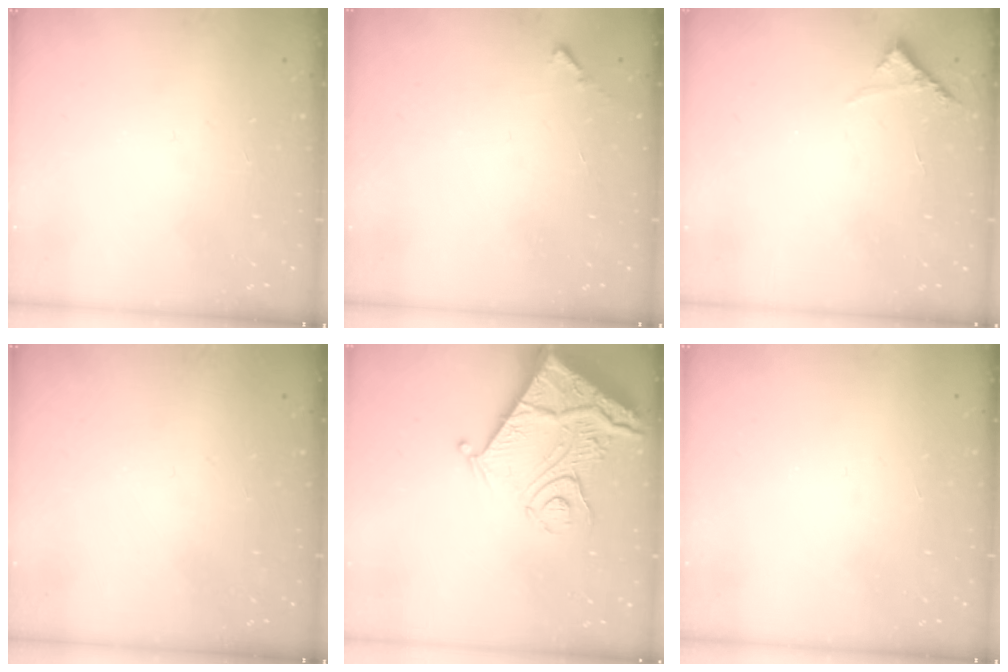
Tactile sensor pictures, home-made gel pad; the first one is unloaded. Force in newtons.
{"total": 4.4, "press": 4.4, "slide": 0.3}
{"total": 5.0, "press": 5.0, "slide": 0.4}
{"total": 0.0}
{"total": 17.7, "press": 17.5, "slide": 2.3}
{"total": 1.5, "press": 1.5, "slide": 0.1}